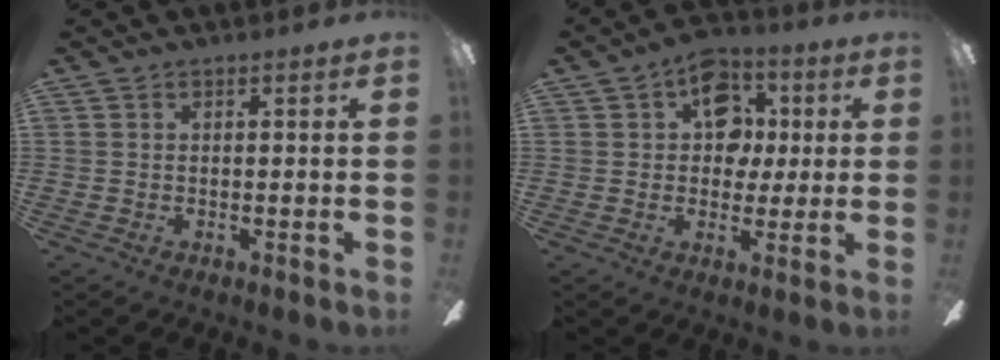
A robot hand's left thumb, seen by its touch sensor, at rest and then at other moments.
{"total": 11.9, "force": [3.7, 9.3, 6.5], "torque": [-0.081, 0.000, 0.066]}